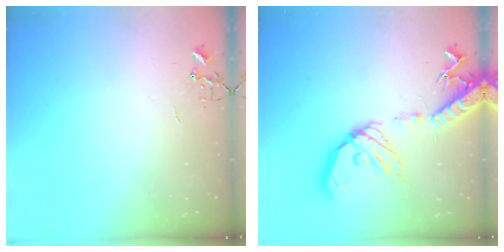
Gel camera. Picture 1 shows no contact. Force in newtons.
{"total": 22.7, "press": 22.4, "slide": 3.8}